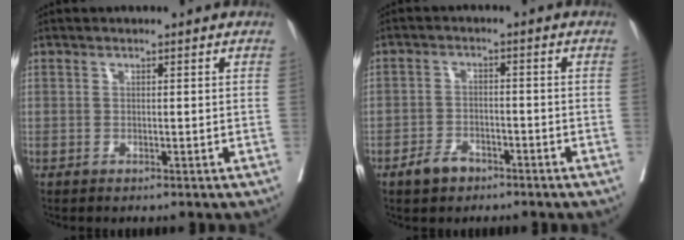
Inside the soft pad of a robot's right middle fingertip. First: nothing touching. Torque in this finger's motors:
{"motor_torque": [0.63, -0.40, 0.00, 0.01]}